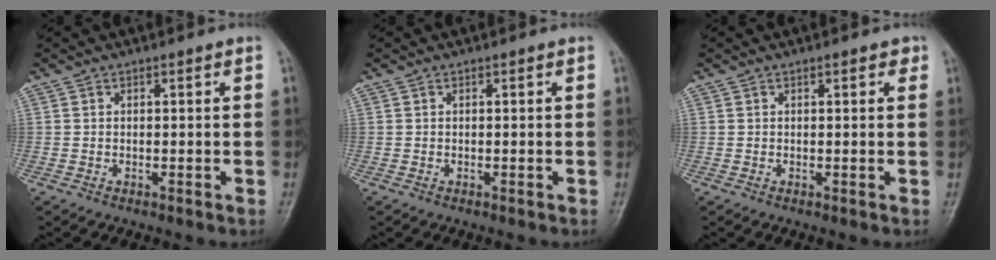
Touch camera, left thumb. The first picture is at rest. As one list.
[{"total": 0.0}, {"total": 1.4, "force": [0.7, 0.7, 1.0], "torque": [-0.005, 0.000, 0.007]}]